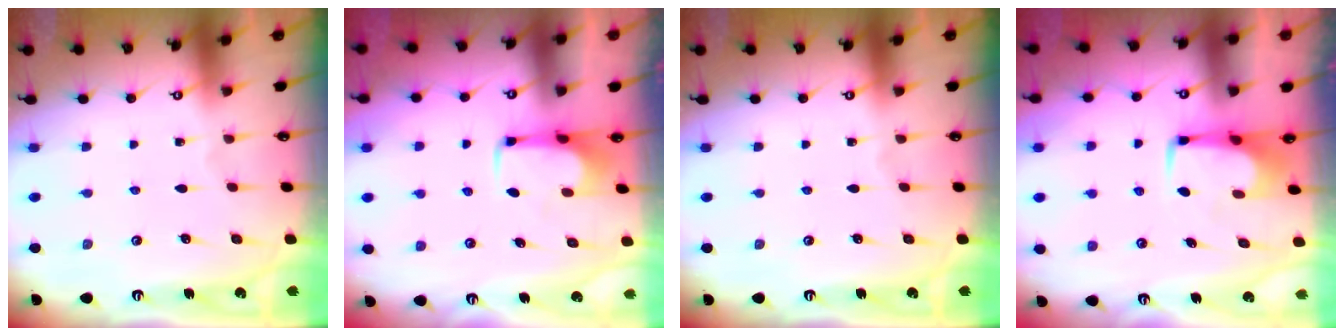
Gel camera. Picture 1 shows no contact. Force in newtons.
{"total": 2.0, "press": 1.9, "slide": 0.3}
{"total": 0.0}
{"total": 1.6, "press": 1.4, "slide": 0.7}